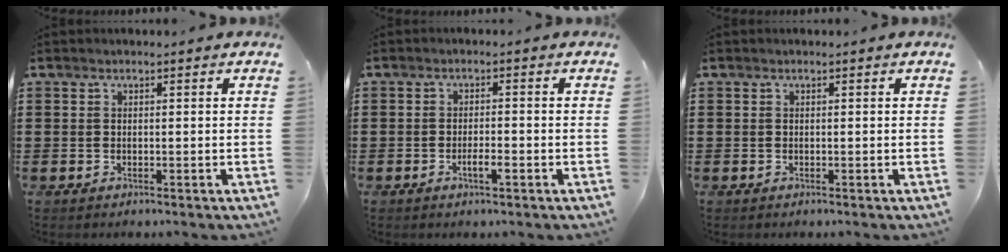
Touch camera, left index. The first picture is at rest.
{"total": 2.4, "force": [-0.9, 0.5, 2.1], "torque": [-0.037, 0.001, -0.015]}
{"total": 0.0}